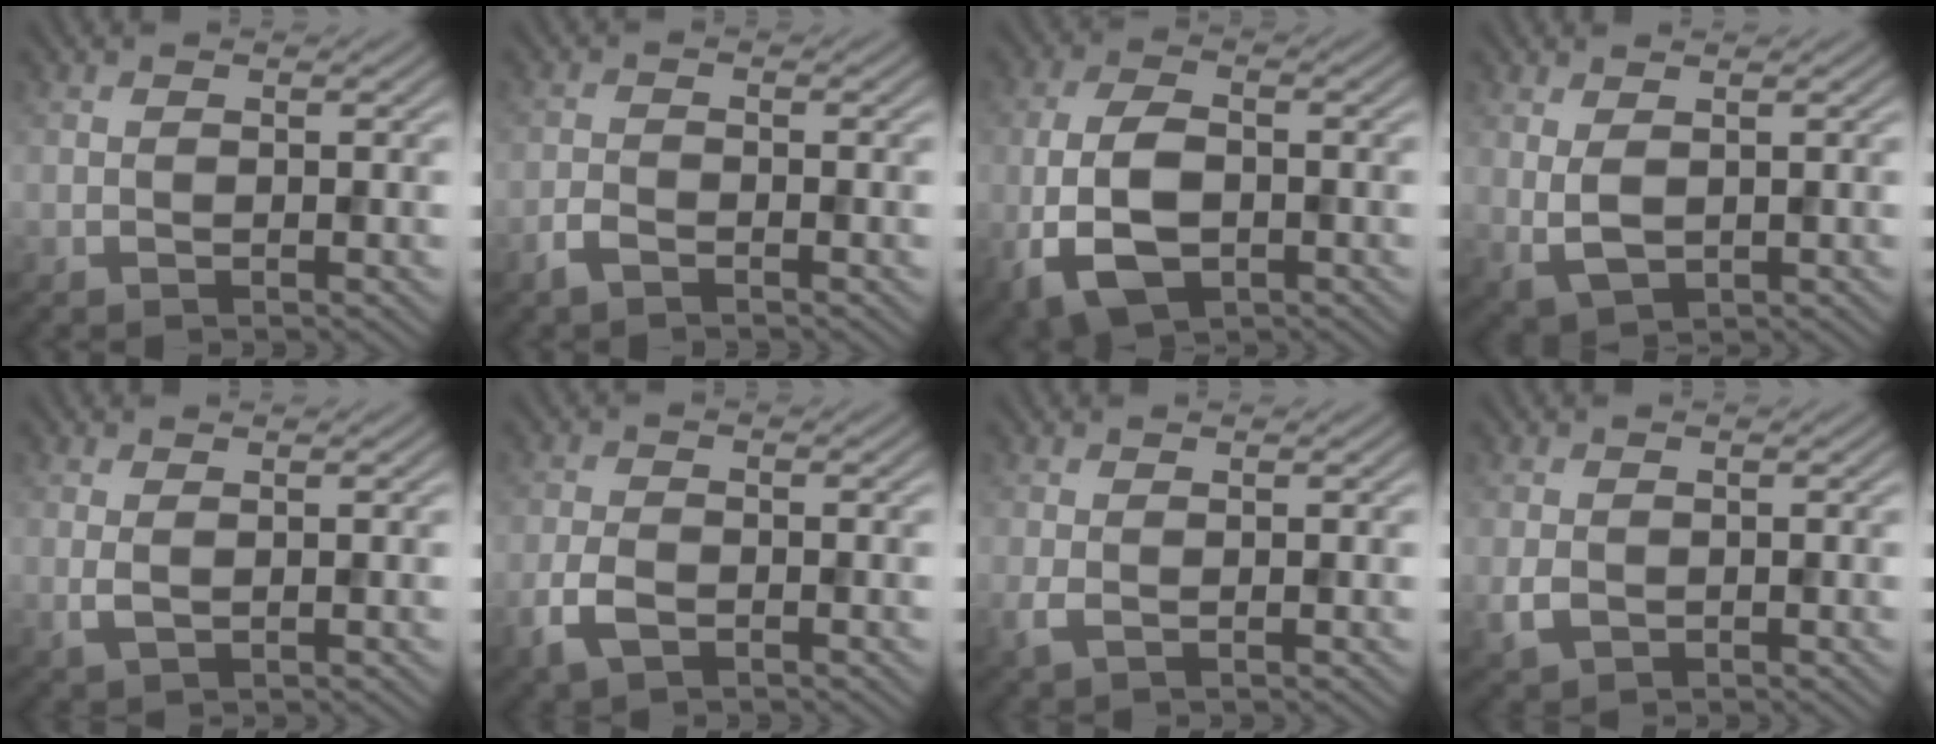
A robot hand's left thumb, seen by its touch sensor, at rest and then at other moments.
{"total": 1.9, "force": [-1.4, 0.6, 1.2], "torque": [-0.029, -0.001, -0.036]}
{"total": 8.6, "force": [-2.5, 4.8, 6.7], "torque": [-0.157, -0.010, -0.054]}
{"total": 3.0, "force": [0.9, 1.5, 2.5], "torque": [-0.060, -0.005, 0.022]}
{"total": 1.5, "force": [0.6, 0.6, 1.3], "torque": [-0.033, -0.002, 0.013]}
{"total": 3.5, "force": [-1.7, 1.9, 2.5], "torque": [-0.056, -0.005, -0.039]}
{"total": 1.4, "force": [0.2, 0.6, 1.3], "torque": [-0.035, 0.000, 0.003]}
{"total": 2.1, "force": [-0.2, 1.6, 1.4], "torque": [-0.036, -0.006, -0.003]}